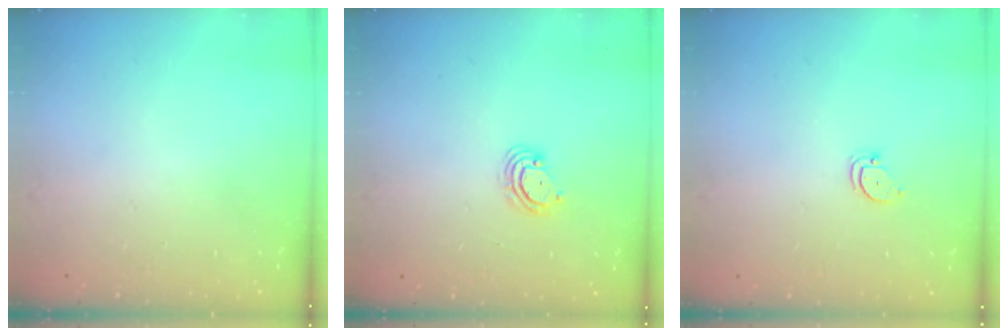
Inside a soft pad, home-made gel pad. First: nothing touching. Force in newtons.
{"total": 5.5, "press": 5.5, "slide": 0.6}
{"total": 2.6, "press": 2.6, "slide": 0.0}